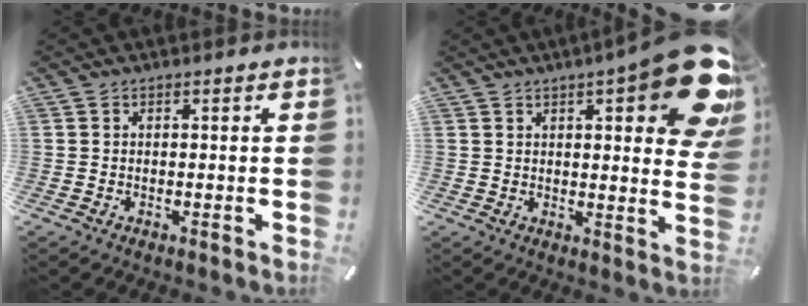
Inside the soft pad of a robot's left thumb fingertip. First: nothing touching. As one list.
[{"total": 17.9, "force": [8.5, 4.9, 15.0], "torque": [-0.204, -0.045, 0.133]}]